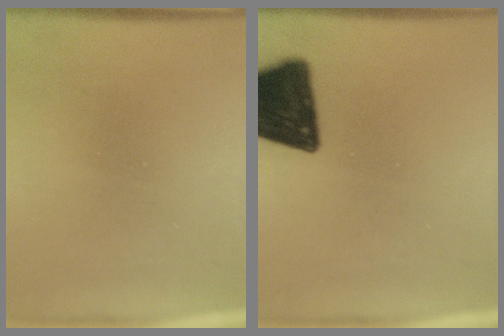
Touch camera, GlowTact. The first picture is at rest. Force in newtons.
{"total": 17.0}